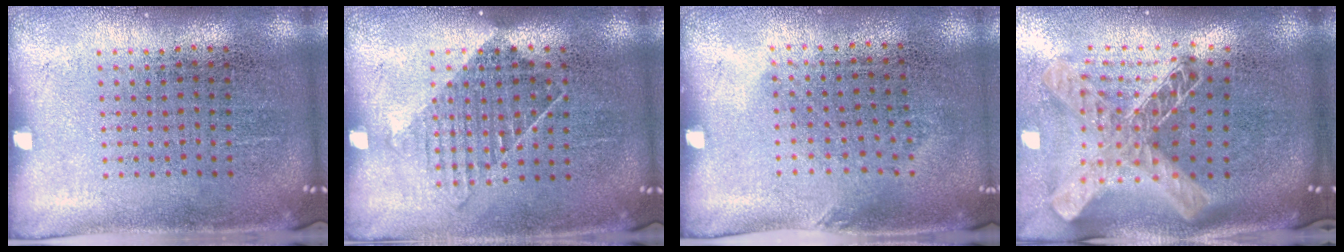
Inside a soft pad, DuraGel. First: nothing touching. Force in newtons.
{"total": 1.1, "press": 0.9, "slide": 0.6}
{"total": 0.9, "press": 0.7, "slide": 0.5}
{"total": 2.5, "press": 1.8, "slide": 1.8}